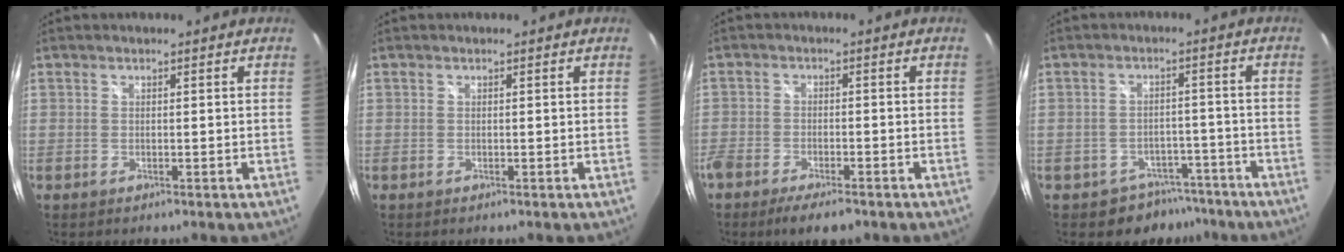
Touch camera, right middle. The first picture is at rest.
{"total": 0.0}
{"total": 7.6, "force": [-5.9, 2.1, 4.3], "torque": [-0.107, -0.019, -0.105]}
{"total": 7.1, "force": [-5.4, 4.5, 0.9], "torque": [-0.018, 0.021, -0.064]}